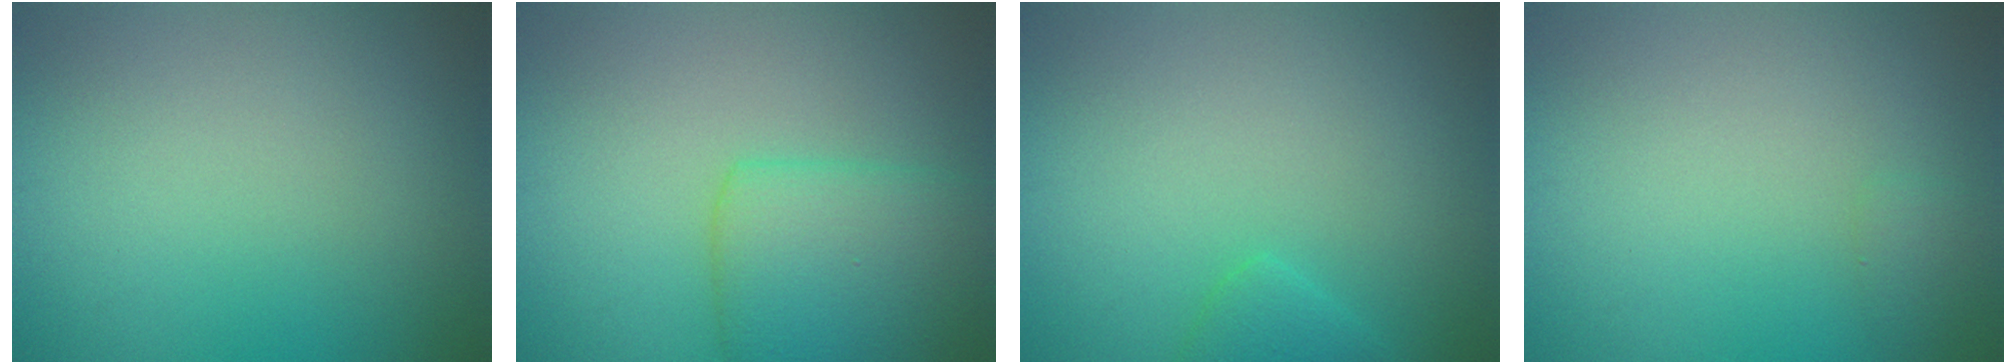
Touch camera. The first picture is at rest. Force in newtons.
{"total": 4.9, "press": 4.9, "slide": 0.2}
{"total": 1.7, "press": 1.7, "slide": 0.1}
{"total": 0.7, "press": 0.7, "slide": 0.0}